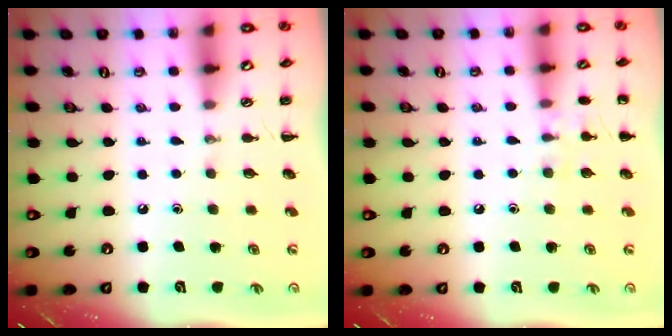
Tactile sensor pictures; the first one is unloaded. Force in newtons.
{"total": 7.4, "press": 7.1, "slide": 2.1}